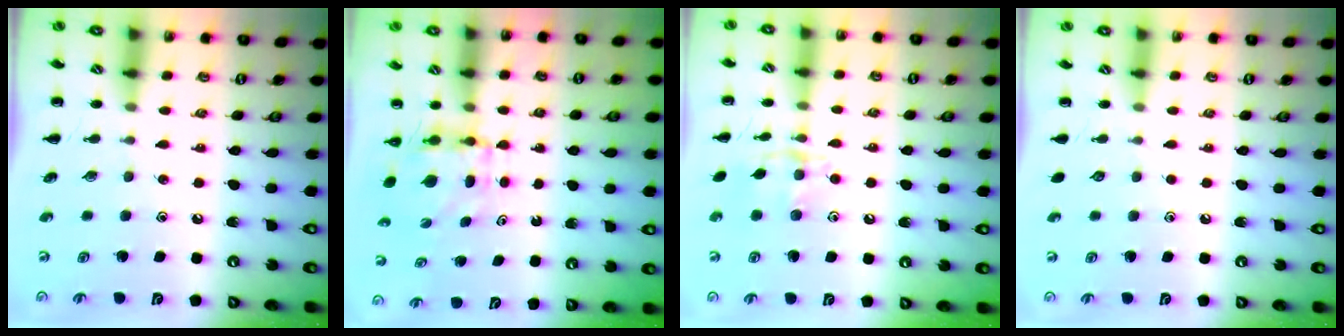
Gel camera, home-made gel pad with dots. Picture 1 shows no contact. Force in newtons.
{"total": 4.0, "press": 3.9, "slide": 0.3}
{"total": 10.6, "press": 10.6, "slide": 0.6}
{"total": 0.0}